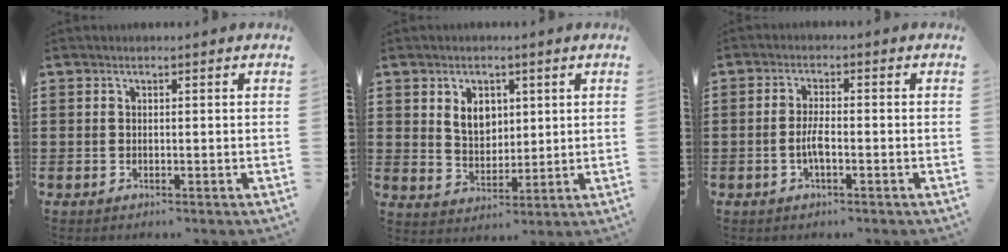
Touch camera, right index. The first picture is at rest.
{"total": 4.8, "force": [1.7, 3.5, 2.9], "torque": [-0.062, 0.009, 0.028]}
{"total": 3.0, "force": [-0.9, 0.8, 2.8], "torque": [-0.063, -0.002, -0.020]}